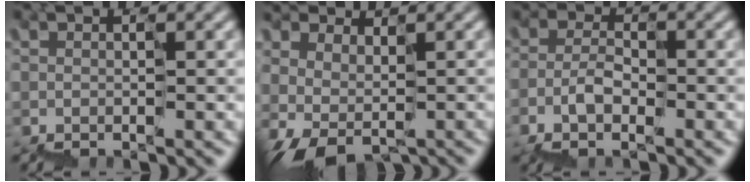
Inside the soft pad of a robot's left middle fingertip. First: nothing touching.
{"total": 2.2, "force": [0.0, 1.4, 1.7], "torque": [-0.038, 0.005, 0.016]}
{"total": 1.8, "force": [-1.4, 0.9, 0.7], "torque": [-0.020, 0.010, -0.024]}